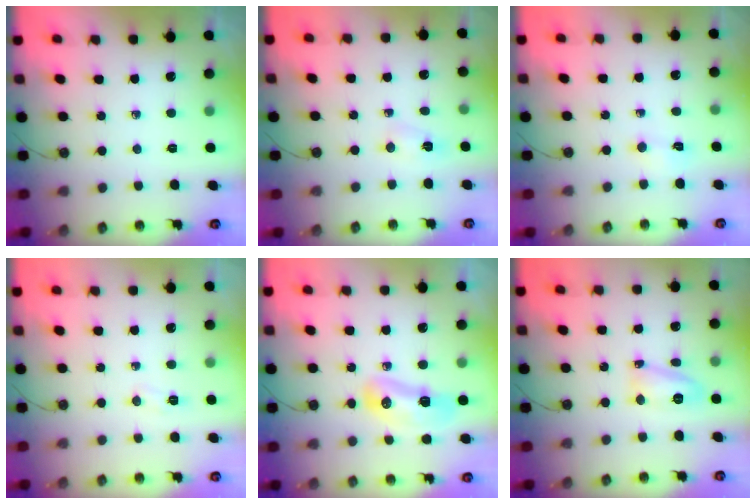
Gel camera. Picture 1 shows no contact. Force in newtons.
{"total": 2.1, "press": 2.0, "slide": 0.4}
{"total": 3.2, "press": 3.1, "slide": 0.4}
{"total": 3.1, "press": 2.8, "slide": 1.2}
{"total": 9.9, "press": 9.8, "slide": 0.9}
{"total": 10.6, "press": 10.6, "slide": 0.7}